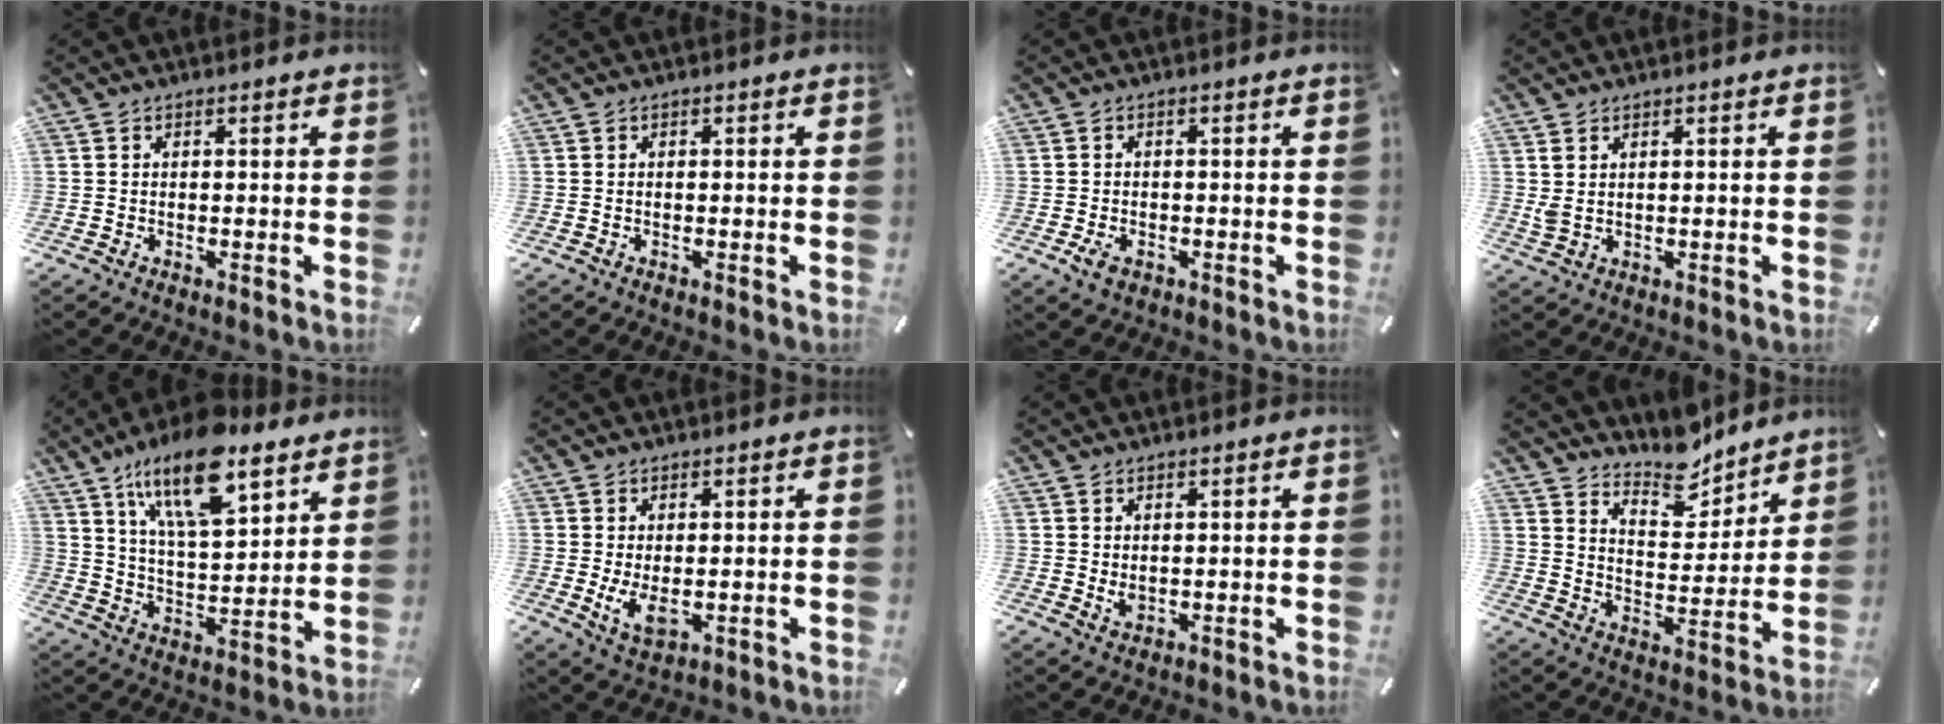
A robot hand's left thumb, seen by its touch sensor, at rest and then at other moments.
{"total": 0.0}
{"total": 2.7, "force": [-1.2, 1.9, 1.6], "torque": [-0.041, -0.001, -0.024]}
{"total": 2.2, "force": [1.1, 1.0, 1.6], "torque": [-0.032, 0.001, 0.019]}
{"total": 18.7, "force": [12.6, 7.5, 11.6], "torque": [-0.206, -0.058, 0.216]}
{"total": 5.8, "force": [0.1, 3.2, 4.8], "torque": [-0.096, -0.010, -0.003]}
{"total": 2.1, "force": [0.9, 1.4, 1.3], "torque": [-0.032, -0.002, 0.014]}
{"total": 10.5, "force": [9.8, 3.7, 1.0], "torque": [-0.019, -0.093, 0.183]}